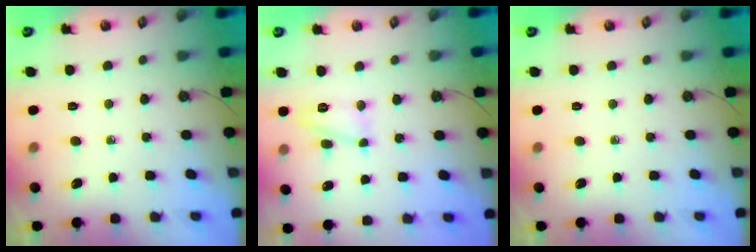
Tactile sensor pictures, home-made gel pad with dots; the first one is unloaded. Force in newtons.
{"total": 9.0, "press": 8.9, "slide": 0.7}
{"total": 0.0}